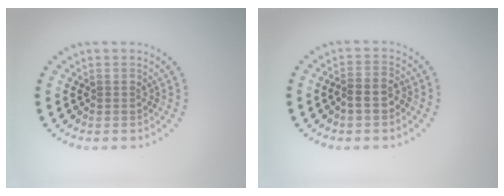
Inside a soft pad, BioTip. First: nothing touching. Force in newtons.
{"total": 1.6, "press": 1.4, "slide": 0.9}